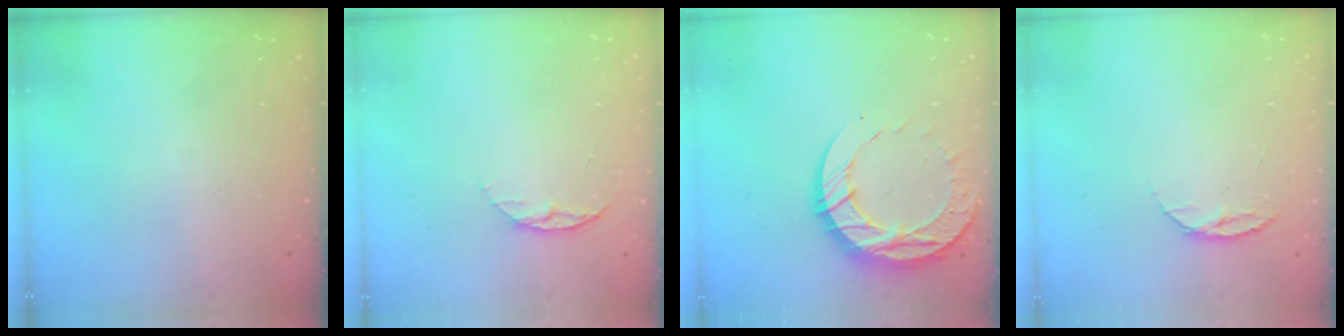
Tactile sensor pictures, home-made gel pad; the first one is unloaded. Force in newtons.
{"total": 6.4, "press": 6.3, "slide": 0.7}
{"total": 13.8, "press": 13.7, "slide": 1.1}
{"total": 6.6, "press": 6.5, "slide": 0.7}